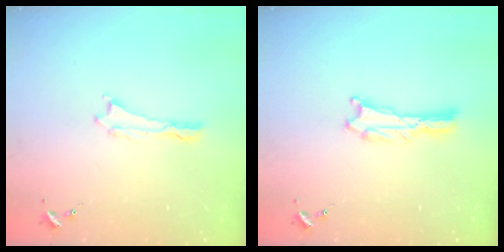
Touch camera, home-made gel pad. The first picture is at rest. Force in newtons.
{"total": 0.6, "press": 0.6, "slide": 0.1}